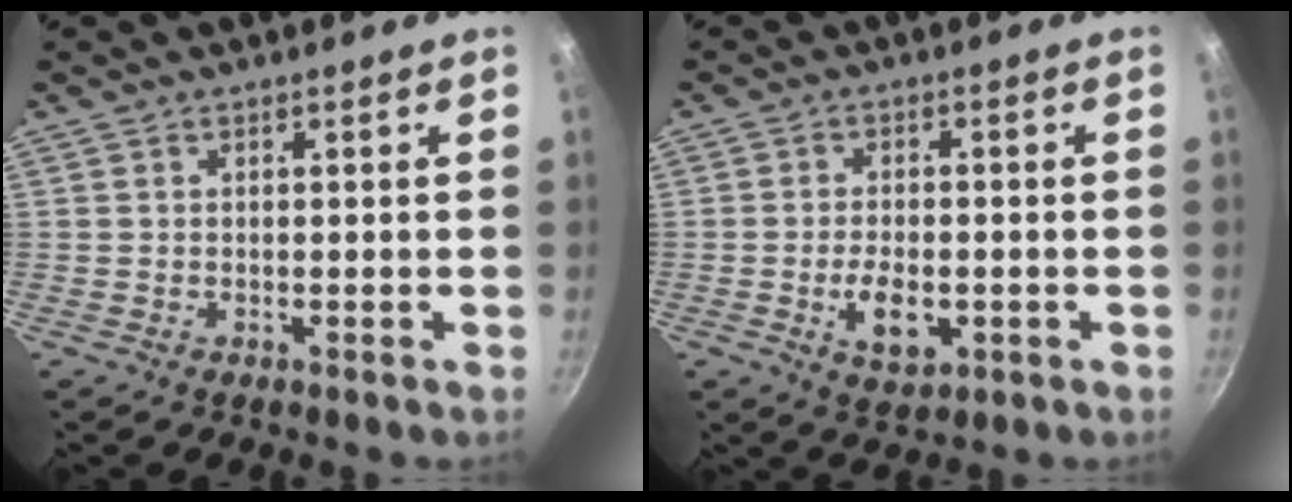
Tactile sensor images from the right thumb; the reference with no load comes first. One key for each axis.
{"total": 7.0, "fx": -1.8, "fy": 3.8, "fz": 5.5, "tx": -0.086, "ty": 0.003, "tz": -0.024}